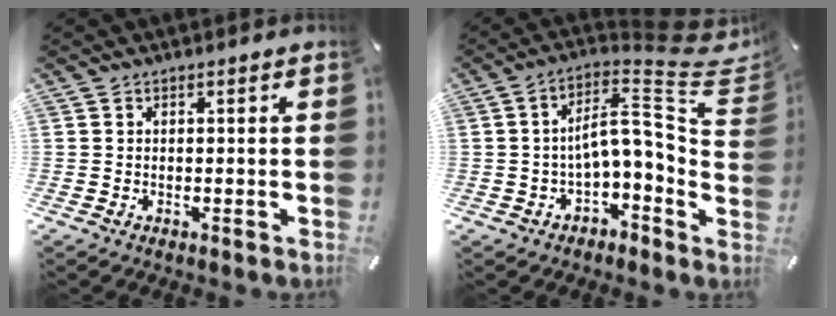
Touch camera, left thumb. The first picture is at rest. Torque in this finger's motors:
{"motor_torque": [0.86, 0.96, 0.56, 0.00, 0.17]}